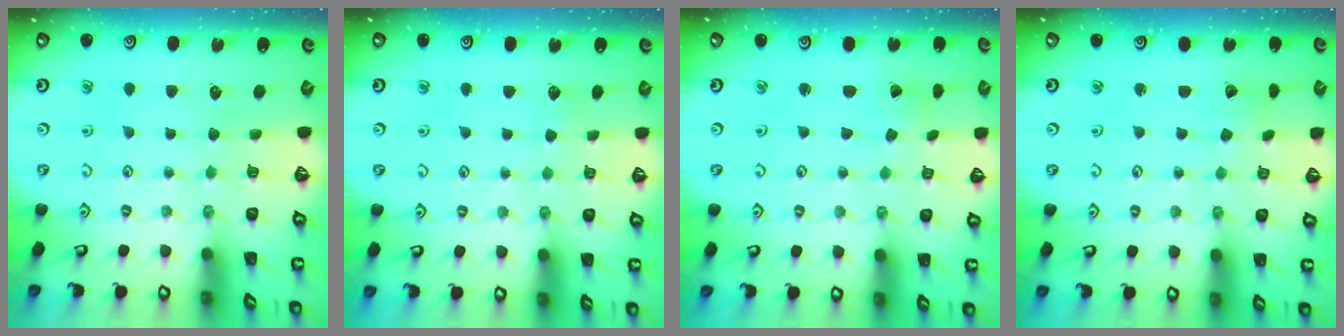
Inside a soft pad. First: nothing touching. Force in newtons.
{"total": 1.8, "press": 1.8, "slide": 0.2}
{"total": 0.0}
{"total": 1.7, "press": 1.7, "slide": 0.3}